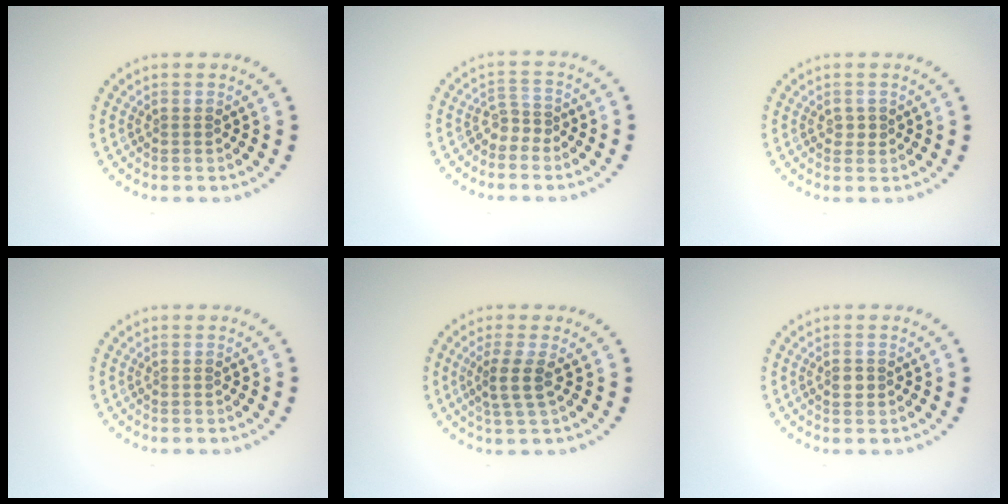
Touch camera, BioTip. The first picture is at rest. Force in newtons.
{"total": 1.6, "press": 1.0, "slide": 1.2}
{"total": 0.9, "press": 0.9, "slide": 0.2}
{"total": 0.0}
{"total": 2.5, "press": 2.0, "slide": 1.5}
{"total": 1.4, "press": 1.4, "slide": 0.2}